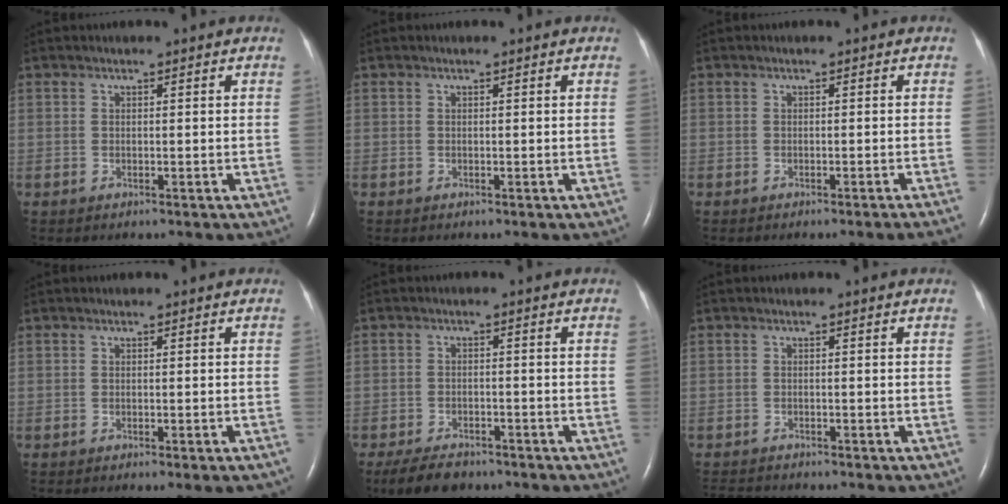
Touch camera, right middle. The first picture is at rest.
{"total": 0.0}
{"total": 1.7, "force": [-1.4, -0.7, 0.8], "torque": [-0.003, 0.006, -0.018]}
{"total": 1.5, "force": [-0.9, -0.1, 1.1], "torque": [-0.012, -0.004, -0.011]}
{"total": 6.1, "force": [-4.9, 2.5, 2.7], "torque": [-0.054, -0.009, -0.078]}
{"total": 3.3, "force": [-3.2, 0.4, 0.6], "torque": [-0.008, -0.013, -0.051]}